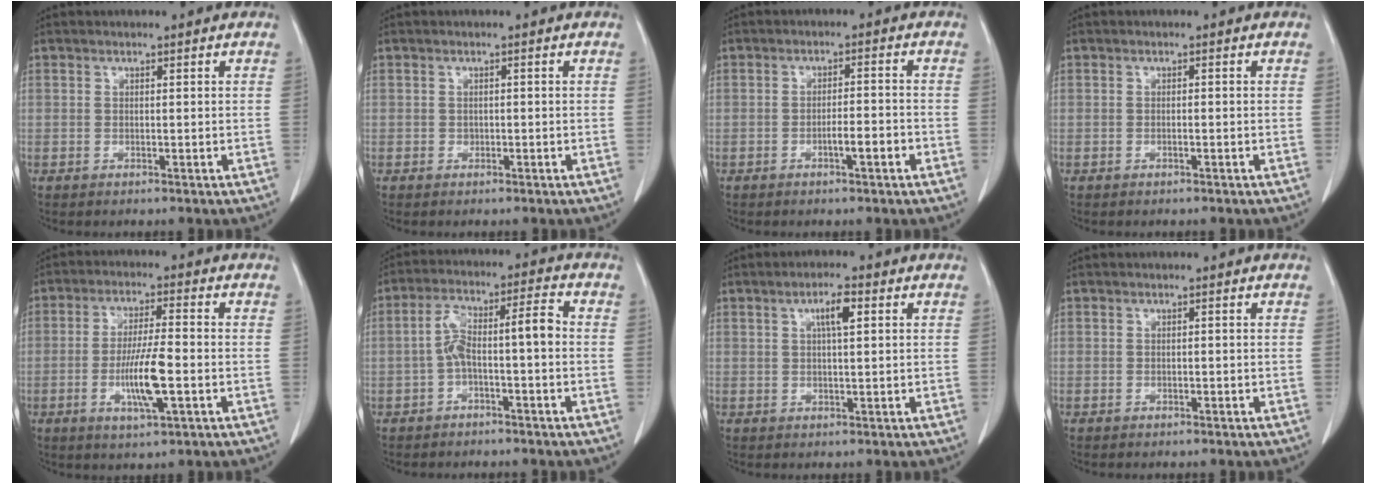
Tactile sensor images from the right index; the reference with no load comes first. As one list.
[{"total": 0.6, "force": [-0.2, 0.5, 0.2], "torque": [0.001, 0.002, -0.006]}, {"total": 3.6, "force": [-1.6, 0.4, 3.1], "torque": [-0.046, 0.002, -0.027]}, {"total": 0.5, "force": [-0.3, 0.0, 0.5], "torque": [-0.008, 0.000, -0.004]}, {"total": 8.6, "force": [-2.3, 0.9, 8.2], "torque": [-0.154, -0.007, -0.043]}, {"total": 7.4, "force": [-1.2, 1.4, 7.1], "torque": [-0.132, 0.039, -0.023]}, {"total": 3.9, "force": [1.3, 0.7, 3.5], "torque": [-0.063, 0.004, 0.022]}, {"total": 0.0}]